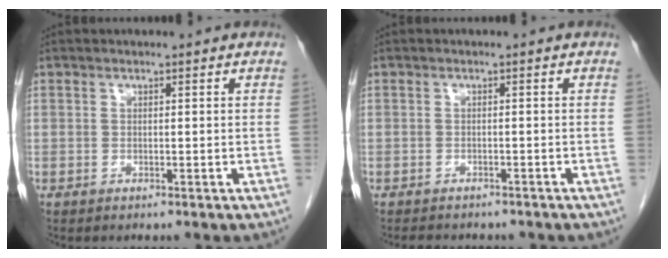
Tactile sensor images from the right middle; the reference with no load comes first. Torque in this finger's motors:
{"motor_torque": [0.10, -0.09, 0.03, 0.02]}